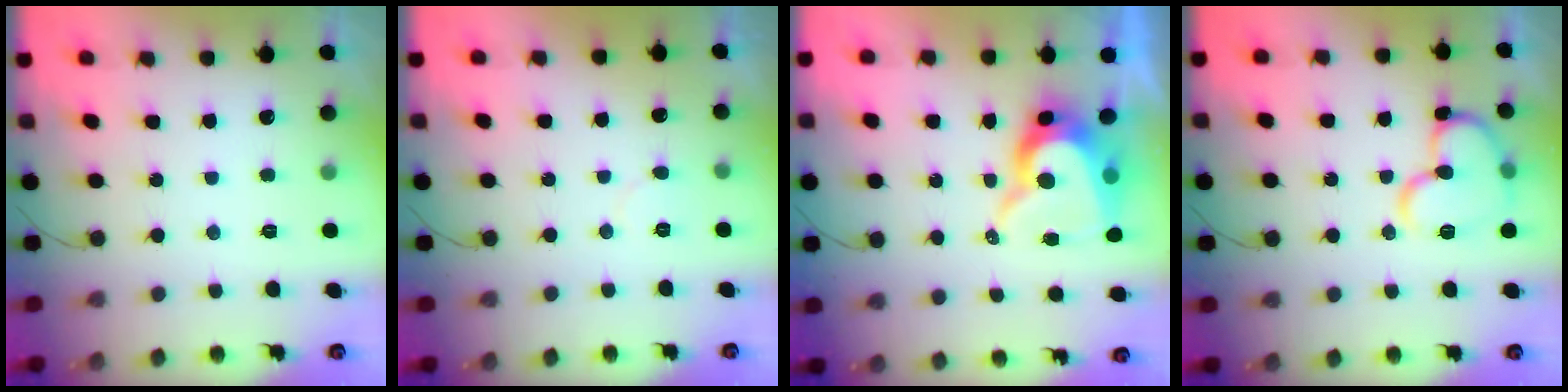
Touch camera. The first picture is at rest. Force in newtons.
{"total": 3.7, "press": 3.7, "slide": 0.4}
{"total": 12.8, "press": 12.8, "slide": 0.9}
{"total": 14.1, "press": 13.9, "slide": 2.5}